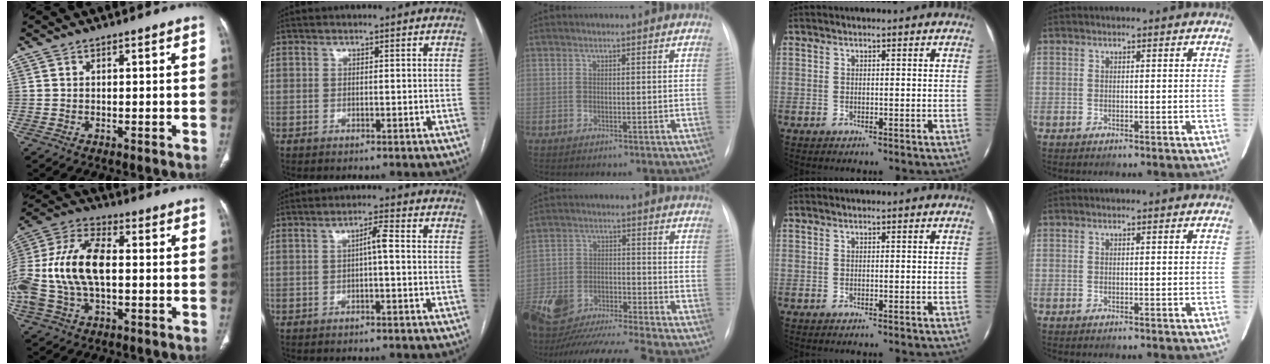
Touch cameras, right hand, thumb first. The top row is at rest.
{"thumb": {"total": 20.1, "force": [-0.5, 11.1, 16.8], "torque": [-0.389, 0.021, -0.009]}, "index": {"total": 2.7, "force": [0.0, 0.3, 2.7], "torque": [-0.044, 0.006, -0.001]}, "middle": {"total": 20.5, "force": [-18.2, 1.7, 9.4], "torque": [-0.221, -0.020, -0.305]}}